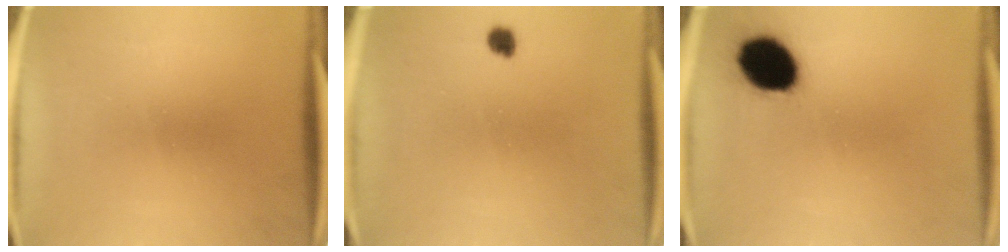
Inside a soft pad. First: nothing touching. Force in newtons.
{"total": 1.8}
{"total": 13.9}